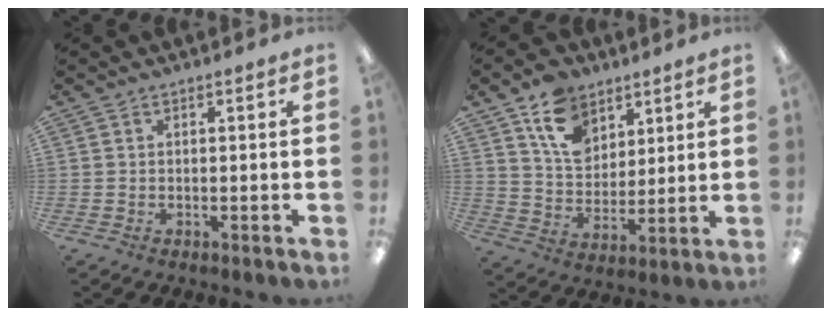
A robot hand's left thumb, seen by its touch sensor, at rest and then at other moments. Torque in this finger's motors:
{"motor_torque": [1.56, 1.44, 1.29, -0.83, 0.05]}